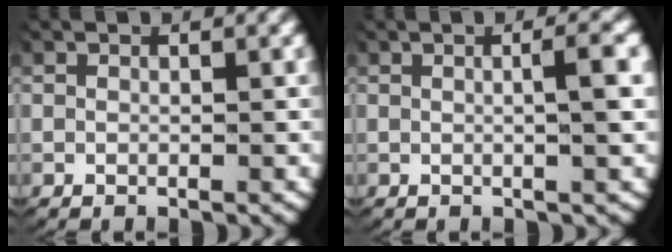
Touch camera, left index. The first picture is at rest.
{"total": 2.3, "force": [0.4, 0.0, 2.3], "torque": [-0.035, 0.003, 0.008]}